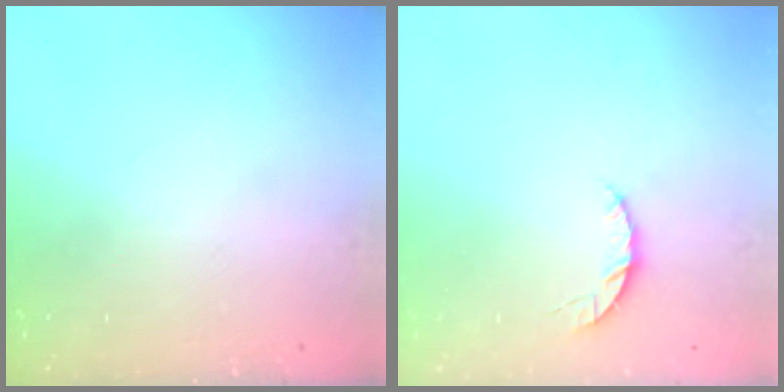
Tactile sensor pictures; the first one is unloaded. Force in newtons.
{"total": 3.6, "press": 3.5, "slide": 0.4}